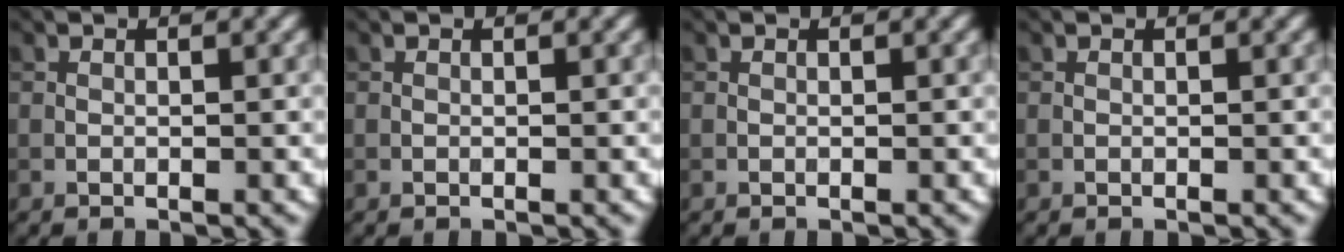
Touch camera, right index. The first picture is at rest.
{"total": 0.0}
{"total": 0.0}
{"total": 0.0}